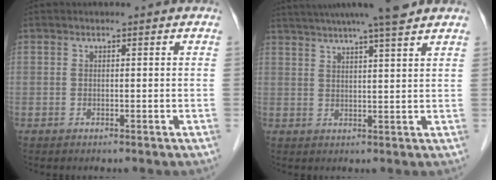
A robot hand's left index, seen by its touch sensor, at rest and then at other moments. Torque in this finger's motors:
{"motor_torque": [0.19, -0.76, 0.88, 0.21]}